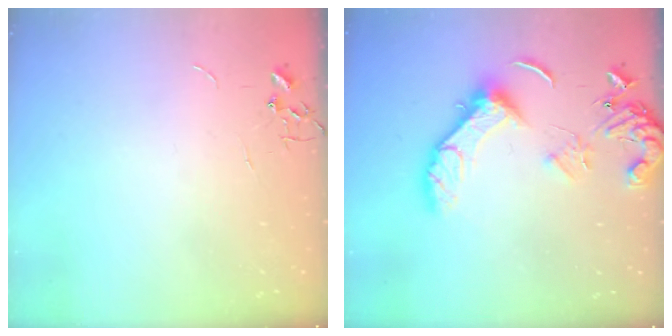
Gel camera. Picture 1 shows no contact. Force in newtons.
{"total": 14.5, "press": 14.4, "slide": 1.6}